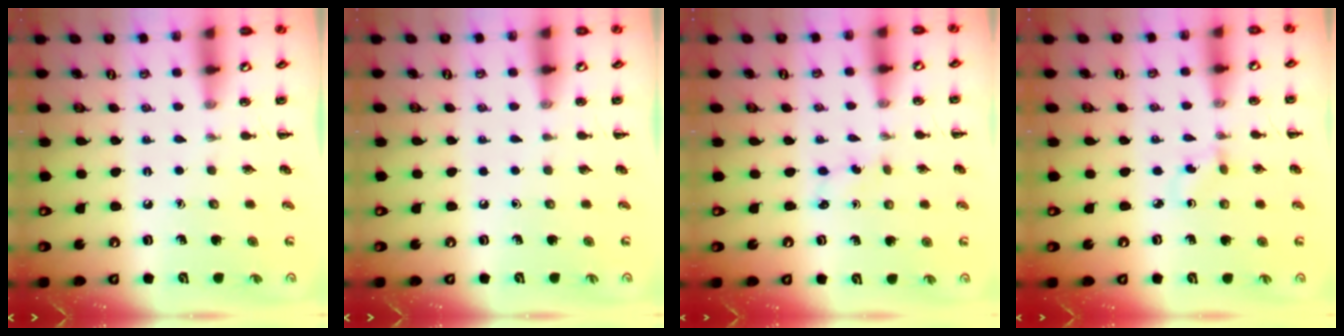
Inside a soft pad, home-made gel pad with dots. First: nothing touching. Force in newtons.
{"total": 0.0}
{"total": 2.7, "press": 2.5, "slide": 0.9}
{"total": 1.9, "press": 1.6, "slide": 1.0}